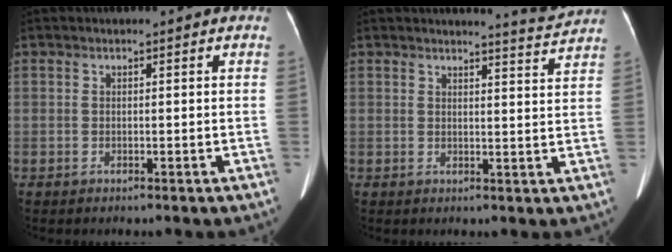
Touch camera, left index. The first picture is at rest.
{"total": 3.8, "force": [3.7, -1.1, -0.3], "torque": [-0.011, -0.026, 0.043]}